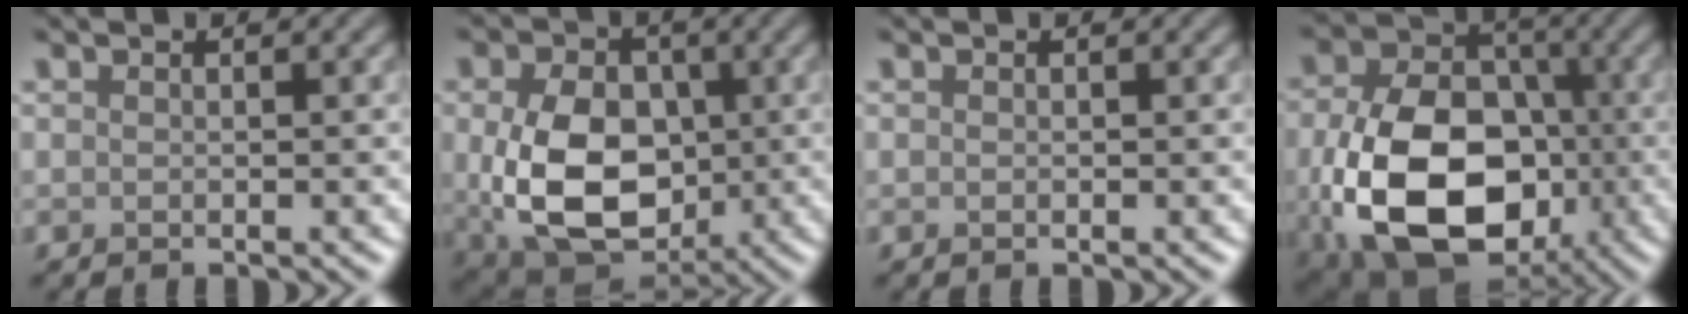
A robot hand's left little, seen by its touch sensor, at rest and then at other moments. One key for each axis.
{"total": 10.7, "fx": -0.6, "fy": 7.6, "fz": 7.5, "tx": -0.155, "ty": -0.019, "tz": -0.004}
{"total": 0.0}
{"total": 14.7, "fx": -3.3, "fy": 10.4, "fz": 9.9, "tx": -0.200, "ty": -0.046, "tz": -0.053}